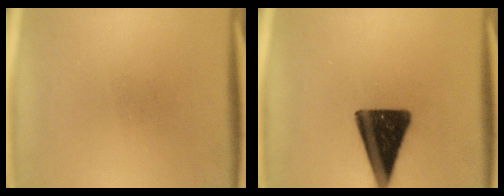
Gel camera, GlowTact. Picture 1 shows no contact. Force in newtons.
{"total": 15.2}